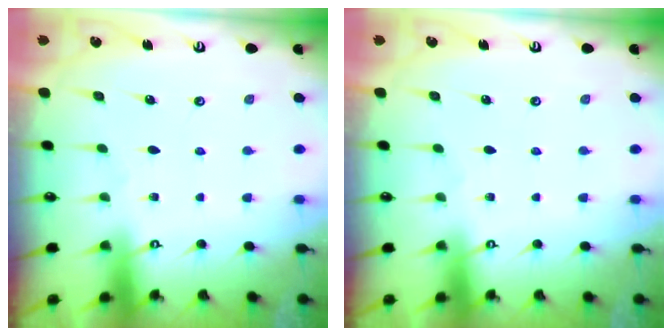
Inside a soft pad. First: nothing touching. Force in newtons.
{"total": 0.0}